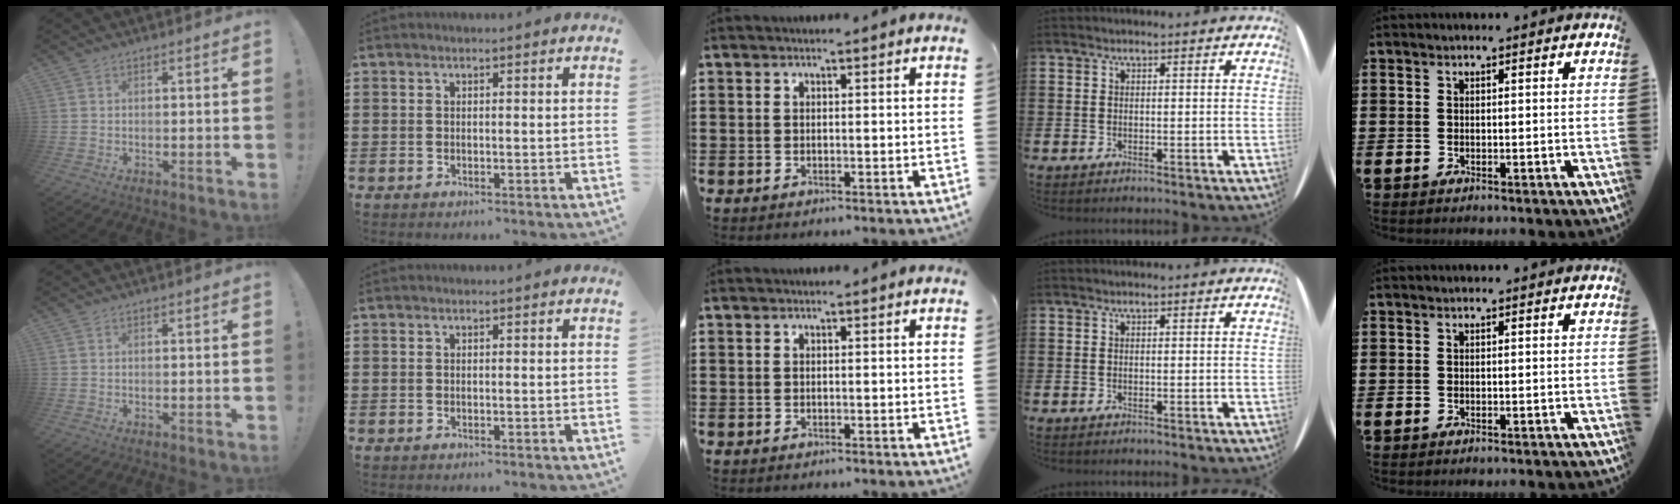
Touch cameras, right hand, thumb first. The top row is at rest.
{}